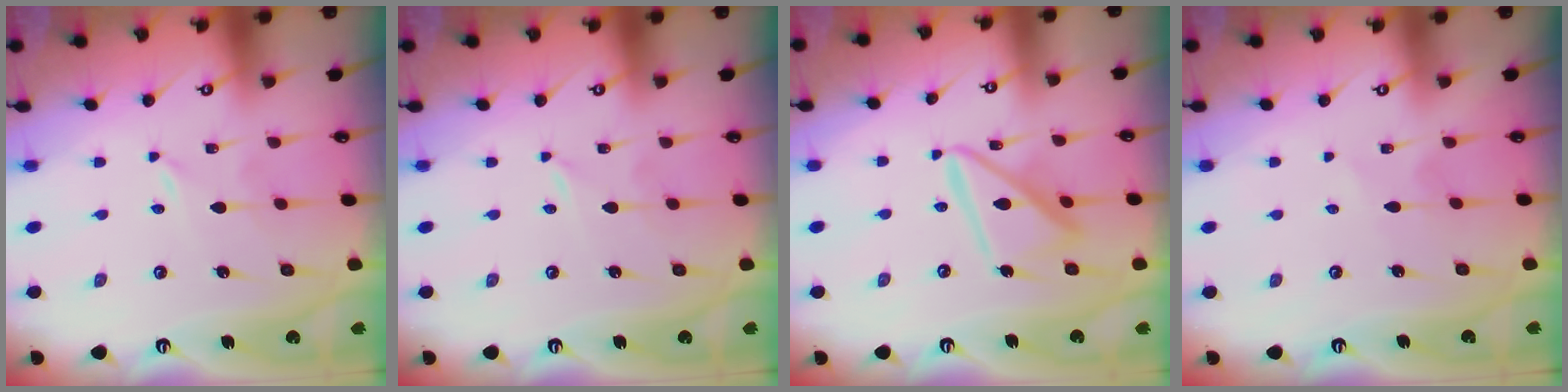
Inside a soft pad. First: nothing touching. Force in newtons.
{"total": 0.0}
{"total": 12.3, "press": 12.2, "slide": 1.0}
{"total": 3.3, "press": 3.3, "slide": 0.5}